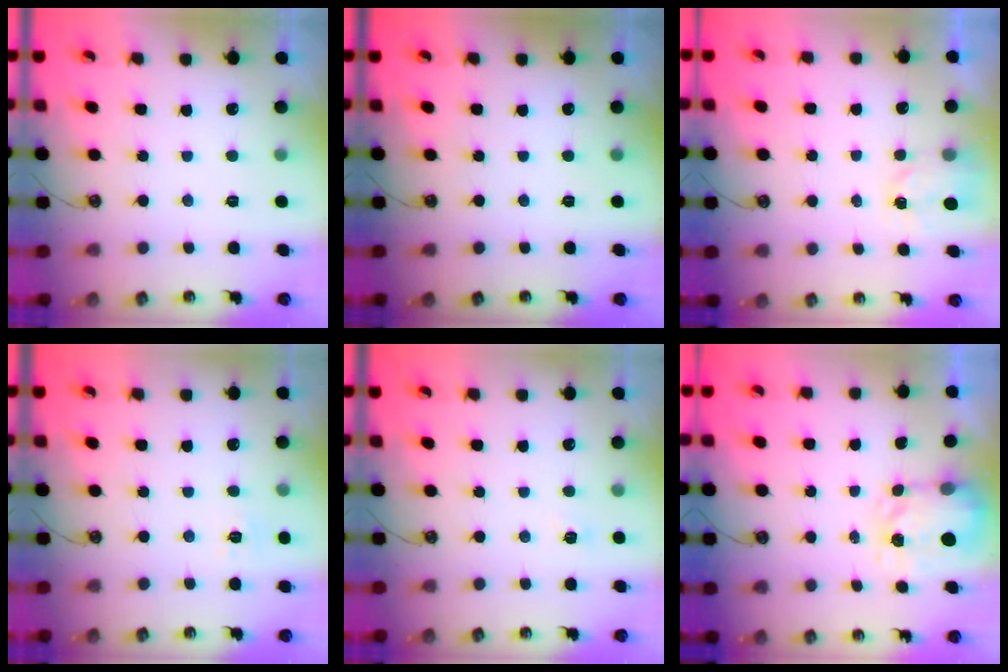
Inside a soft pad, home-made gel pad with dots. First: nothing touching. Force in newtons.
{"total": 0.0}
{"total": 2.2, "press": 2.2, "slide": 0.2}
{"total": 6.4, "press": 6.3, "slide": 0.8}
{"total": 2.3, "press": 2.3, "slide": 0.3}
{"total": 3.8, "press": 3.7, "slide": 0.5}